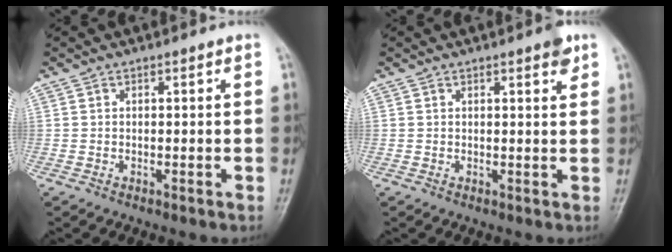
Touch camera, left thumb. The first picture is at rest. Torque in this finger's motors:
{"motor_torque": [0.73, 0.28, 0.27, -0.29, 0.00]}